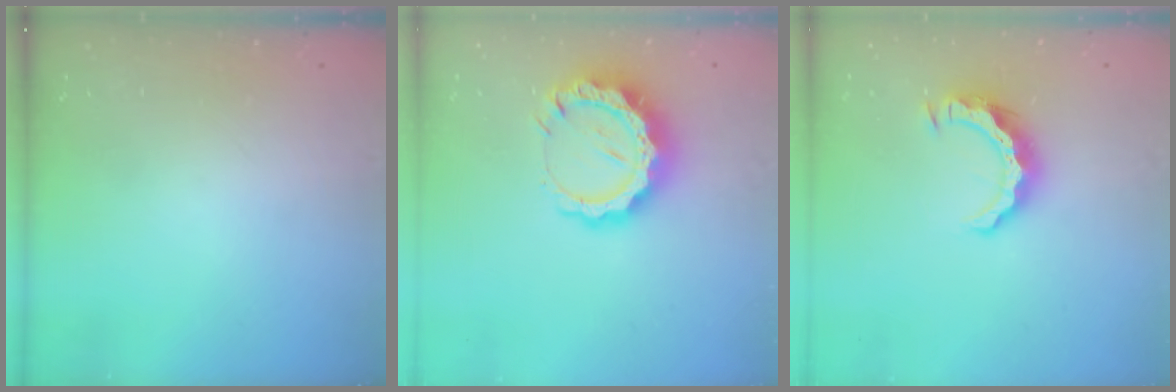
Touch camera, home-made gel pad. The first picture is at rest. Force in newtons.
{"total": 14.2, "press": 14.2, "slide": 1.2}
{"total": 8.9, "press": 8.9, "slide": 0.5}